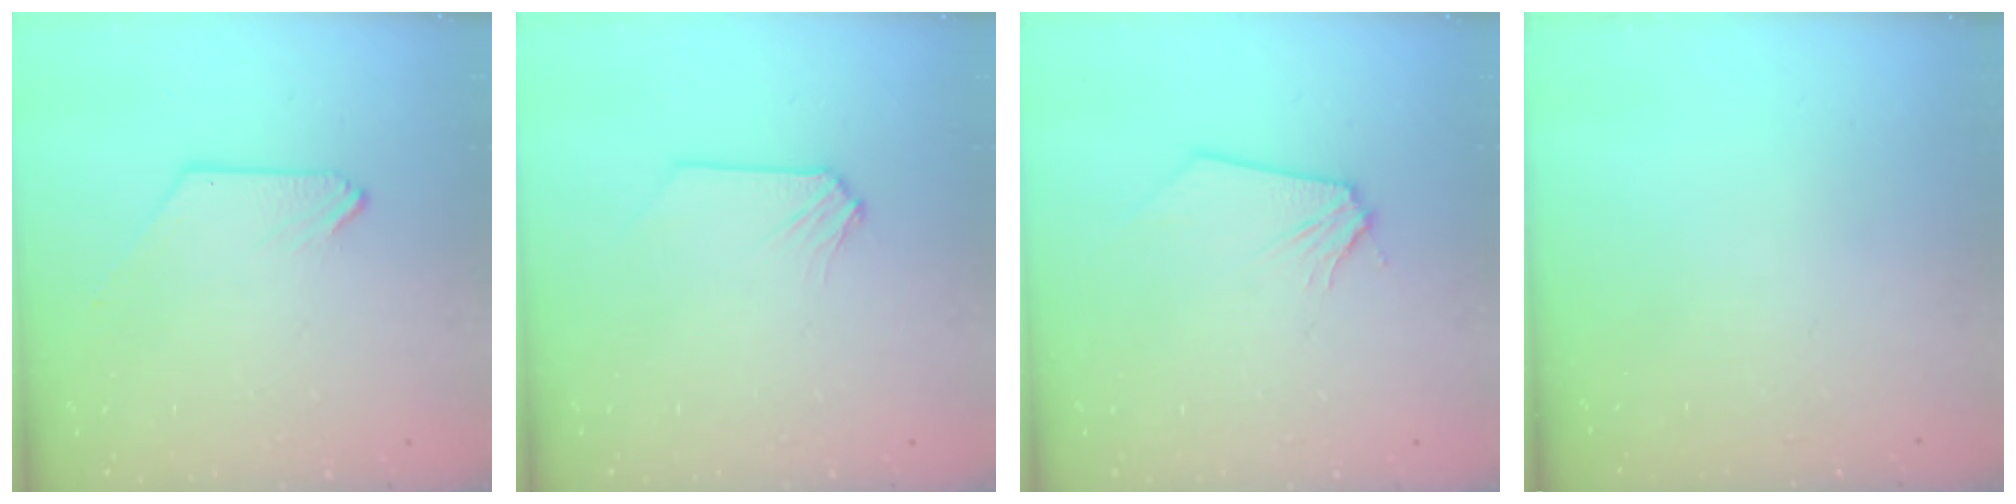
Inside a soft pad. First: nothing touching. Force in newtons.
{"total": 0.5, "press": 0.5, "slide": 0.0}
{"total": 0.0}
{"total": 0.0}